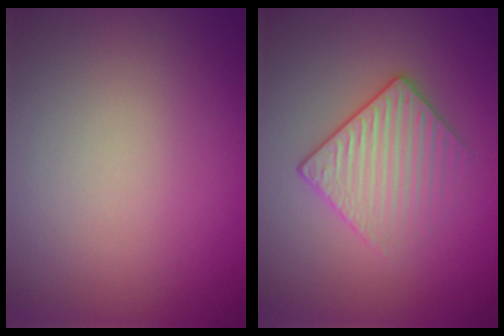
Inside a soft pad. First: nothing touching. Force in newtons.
{"total": 3.1, "press": 2.9, "slide": 1.2}